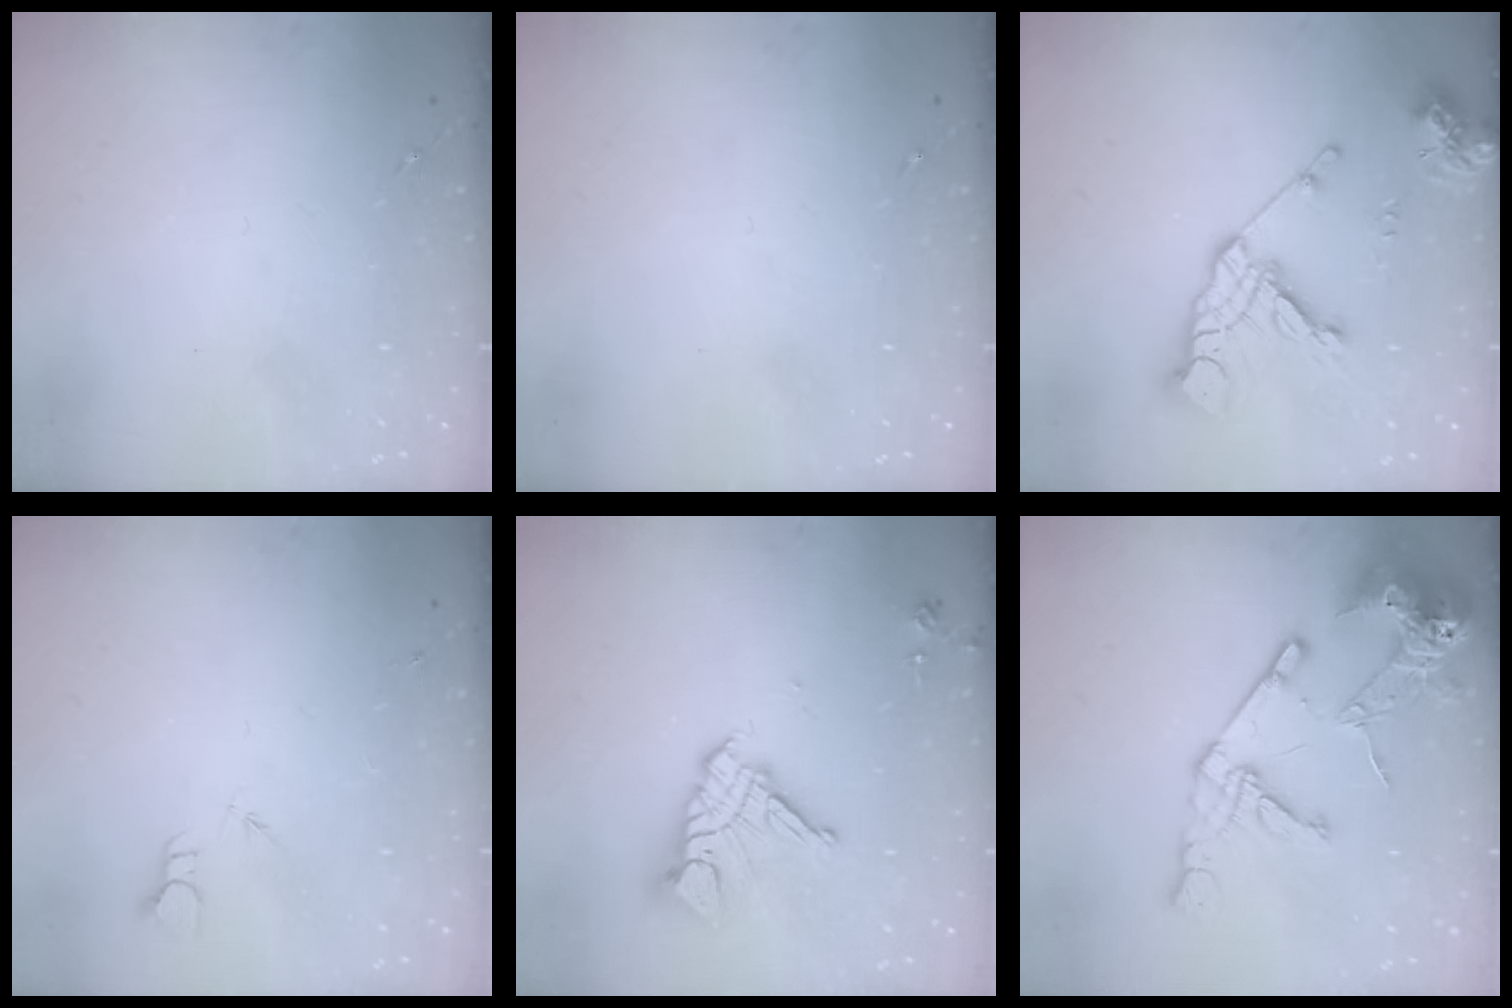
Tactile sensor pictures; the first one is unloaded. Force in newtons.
{"total": 0.0}
{"total": 16.5, "press": 16.4, "slide": 2.2}
{"total": 2.3, "press": 2.3, "slide": 0.1}
{"total": 14.0, "press": 13.9, "slide": 1.5}
{"total": 17.1, "press": 17.0, "slide": 2.1}